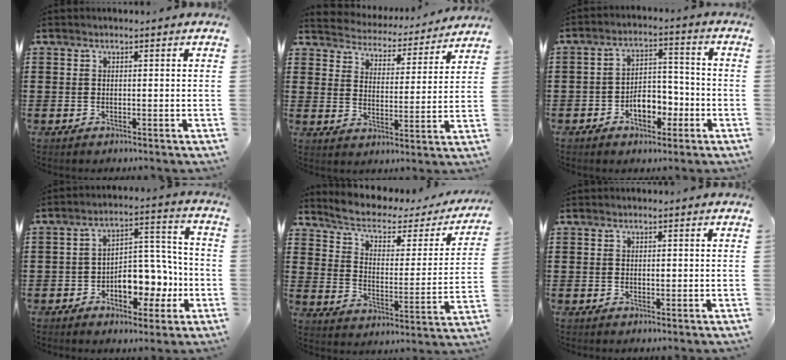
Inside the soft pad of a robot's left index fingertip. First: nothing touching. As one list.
[{"total": 3.8, "force": [3.8, 0.1, -0.4], "torque": [-0.019, -0.036, 0.058]}, {"total": 6.1, "force": [-2.7, 3.7, 4.0], "torque": [-0.055, 0.008, -0.055]}, {"total": 8.2, "force": [-2.9, 5.1, 5.8], "torque": [-0.084, 0.016, -0.053]}, {"total": 4.6, "force": [3.3, 2.1, 2.4], "torque": [-0.068, -0.021, 0.050]}, {"total": 0.6, "force": [0.1, 0.3, 0.4], "torque": [-0.010, 0.000, 0.002]}]